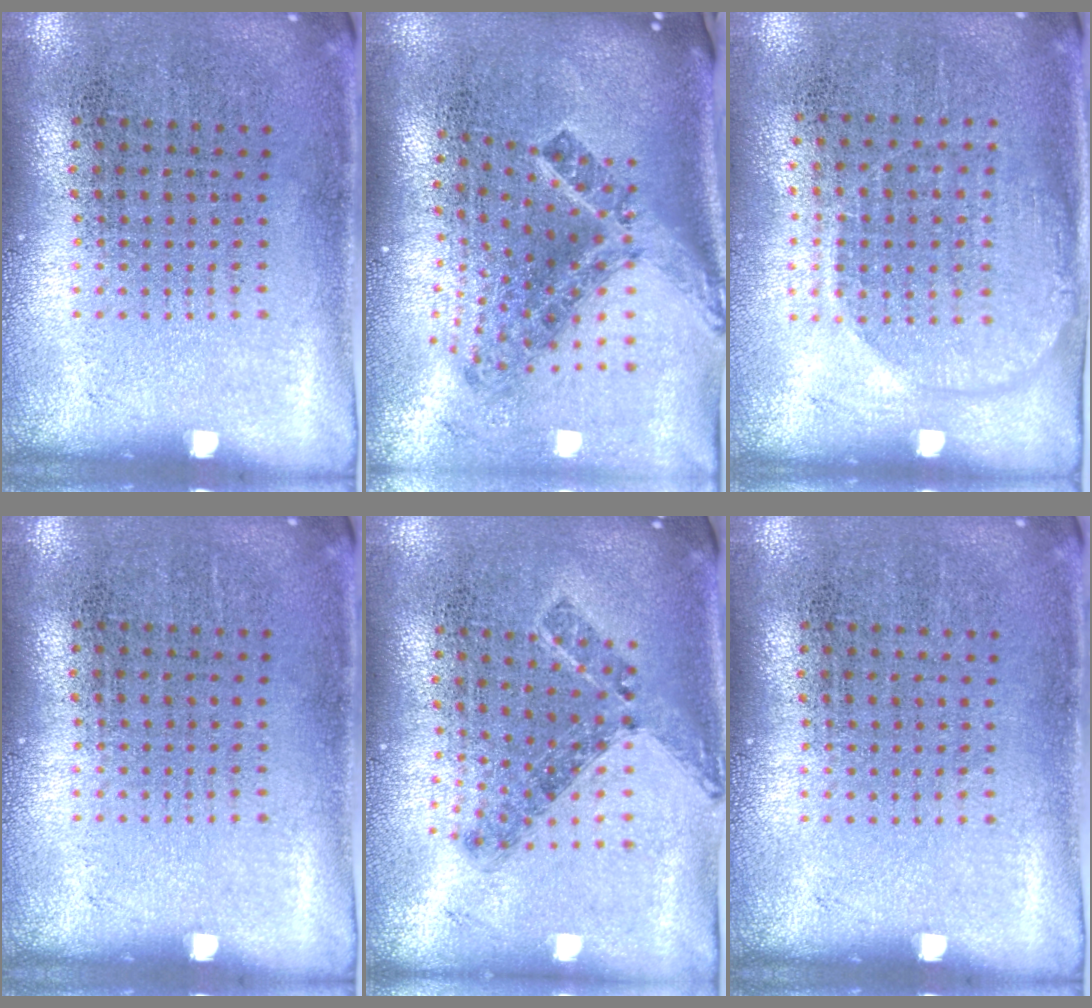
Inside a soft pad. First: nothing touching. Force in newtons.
{"total": 2.5, "press": 1.5, "slide": 2.0}
{"total": 1.4, "press": 1.3, "slide": 0.7}
{"total": 0.0}
{"total": 0.8, "press": 0.8, "slide": 0.2}
{"total": 0.0}